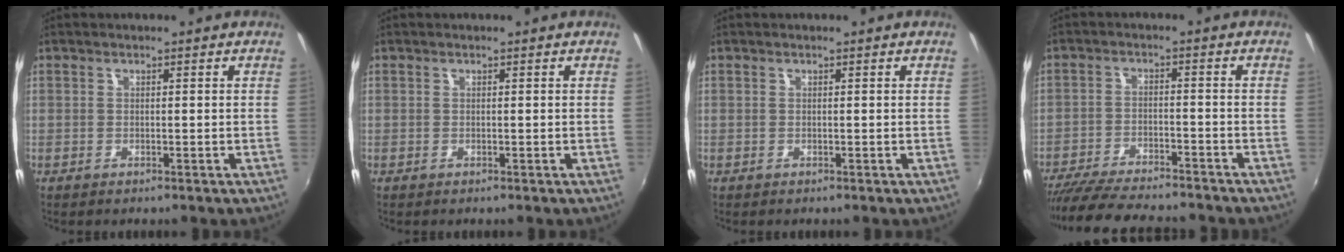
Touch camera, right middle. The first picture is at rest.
{"total": 0.0}
{"total": 0.0}
{"total": 16.1, "force": [-14.2, 3.0, 7.0], "torque": [-0.147, -0.027, -0.225]}